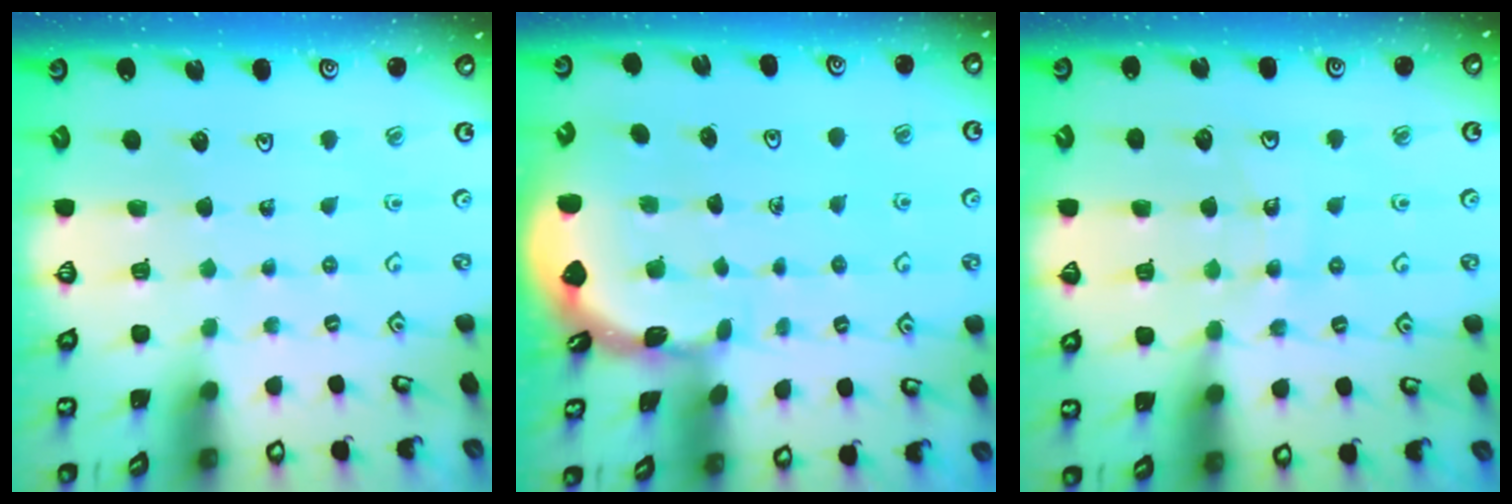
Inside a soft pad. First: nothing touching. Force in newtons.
{"total": 1.7, "press": 1.7, "slide": 0.1}
{"total": 11.7, "press": 11.3, "slide": 3.1}